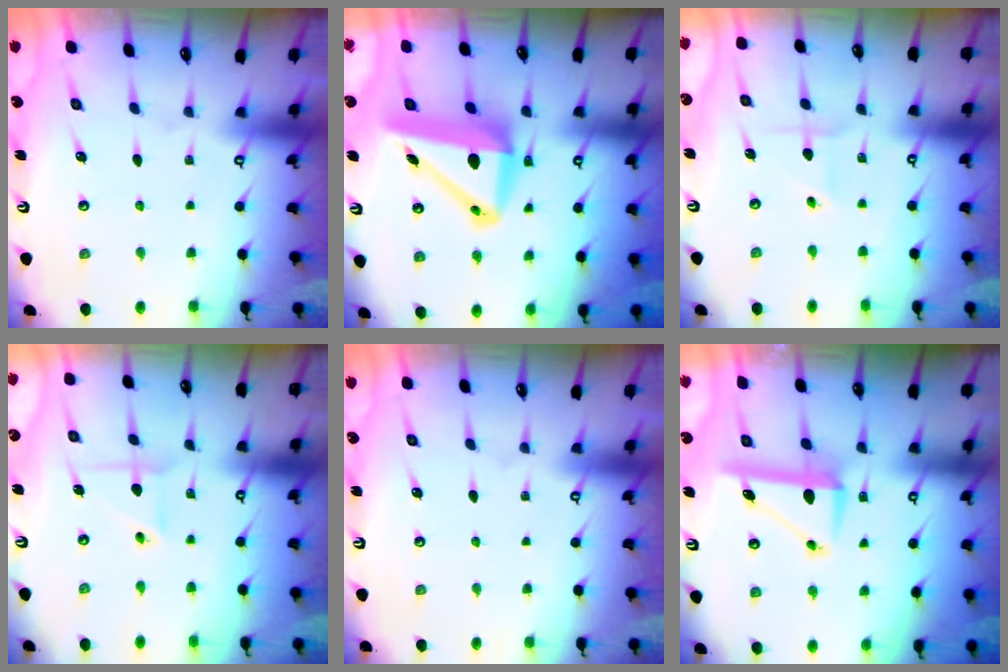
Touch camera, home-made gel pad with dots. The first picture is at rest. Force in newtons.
{"total": 12.2, "press": 11.9, "slide": 2.7}
{"total": 1.8, "press": 1.8, "slide": 0.2}
{"total": 3.1, "press": 2.9, "slide": 1.0}
{"total": 0.0}
{"total": 6.9, "press": 6.7, "slide": 1.6}